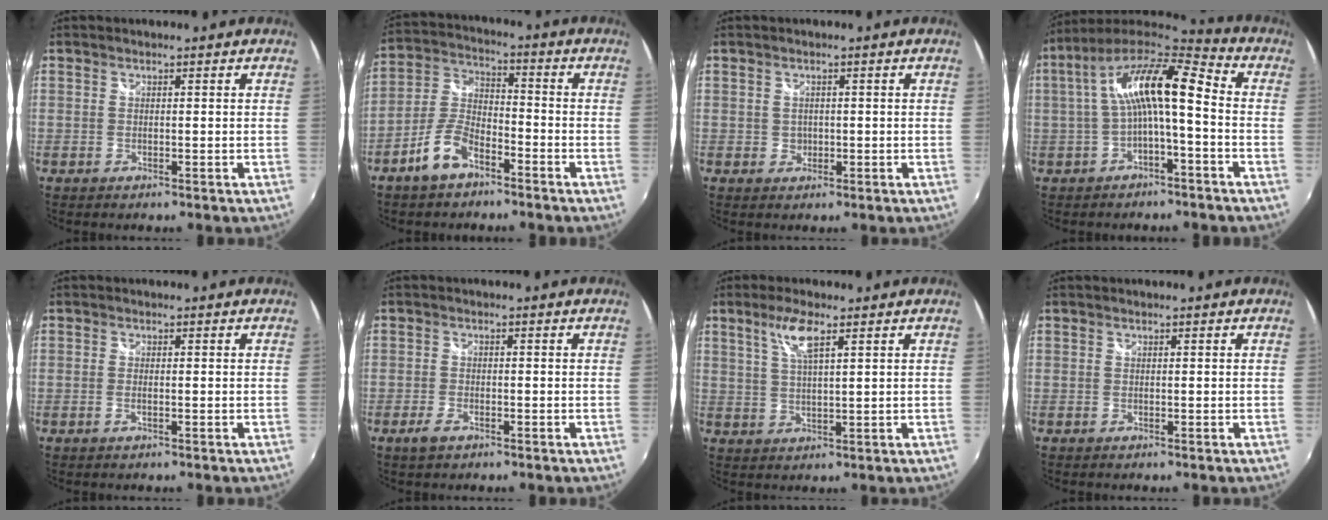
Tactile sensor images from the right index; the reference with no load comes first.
{"total": 8.7, "force": [-5.7, 3.7, 5.5], "torque": [-0.126, 0.012, -0.107]}
{"total": 1.7, "force": [0.0, 1.6, 0.4], "torque": [-0.003, 0.000, 0.000]}
{"total": 14.0, "force": [-0.6, 3.5, 13.6], "torque": [-0.260, 0.025, -0.014]}
{"total": 1.2, "force": [-0.3, 0.3, 1.1], "torque": [-0.023, -0.001, -0.007]}
{"total": 2.7, "force": [-1.8, 1.2, 1.7], "torque": [-0.040, -0.003, -0.034]}
{"total": 5.6, "force": [3.0, 1.0, 4.6], "torque": [-0.091, 0.004, 0.059]}
{"total": 0.0}